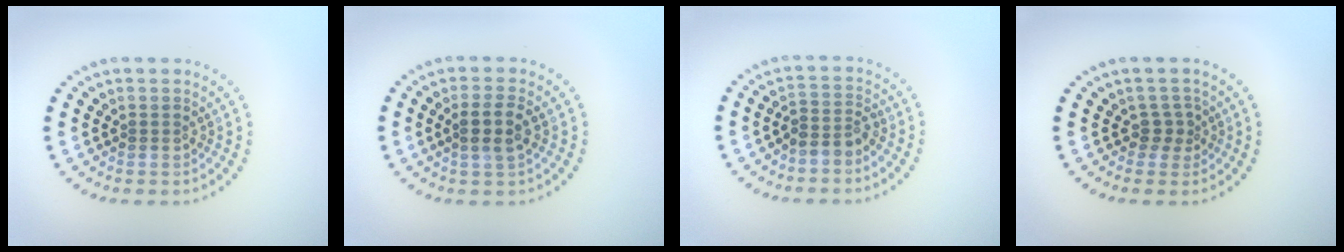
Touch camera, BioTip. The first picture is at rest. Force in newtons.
{"total": 2.4, "press": 2.3, "slide": 0.8}
{"total": 2.3, "press": 1.8, "slide": 1.4}
{"total": 1.7, "press": 1.1, "slide": 1.2}